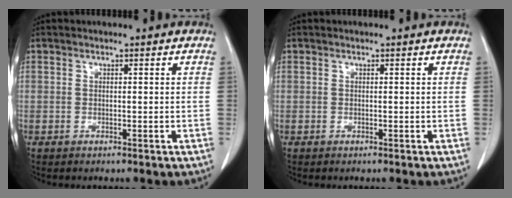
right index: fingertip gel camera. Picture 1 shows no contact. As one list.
[{"total": 0.0}]